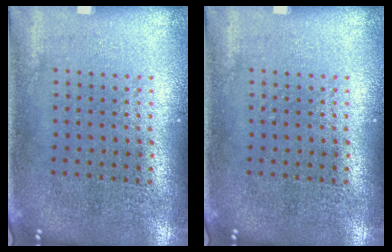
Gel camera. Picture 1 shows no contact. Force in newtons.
{"total": 0.0}